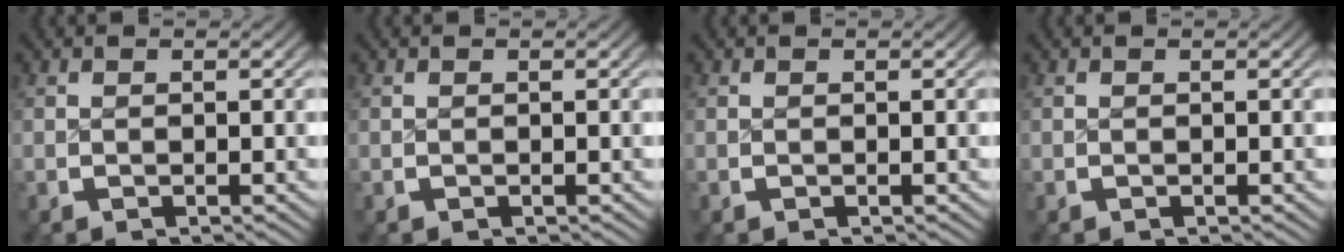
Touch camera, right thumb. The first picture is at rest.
{"total": 0.0}
{"total": 0.0}
{"total": 0.0}